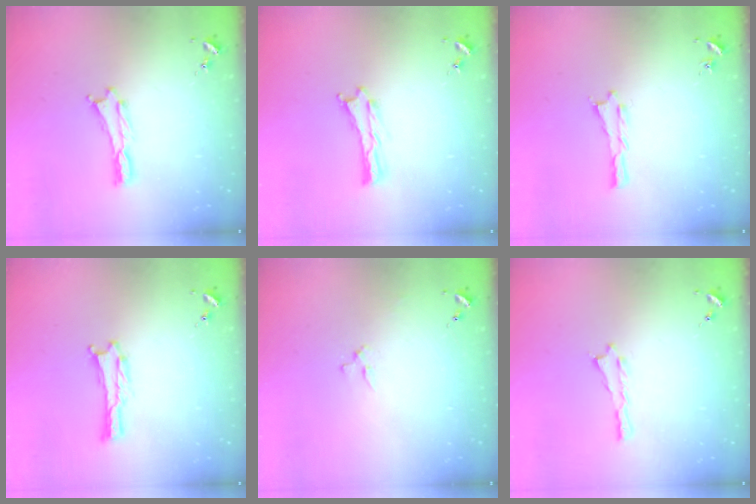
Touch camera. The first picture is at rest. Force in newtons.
{"total": 0.0}
{"total": 0.0}
{"total": 0.0}
{"total": 2.3, "press": 2.3, "slide": 0.3}
{"total": 0.0}